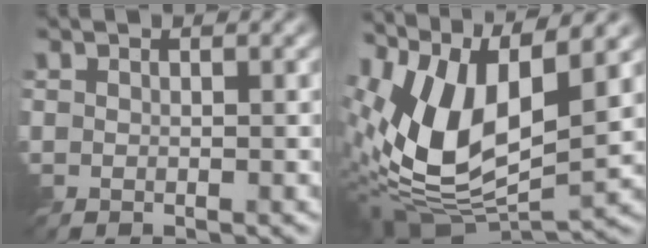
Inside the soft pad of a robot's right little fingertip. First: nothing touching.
{"total": 13.1, "force": [3.4, 6.4, 10.9], "torque": [-0.224, 0.007, 0.055]}